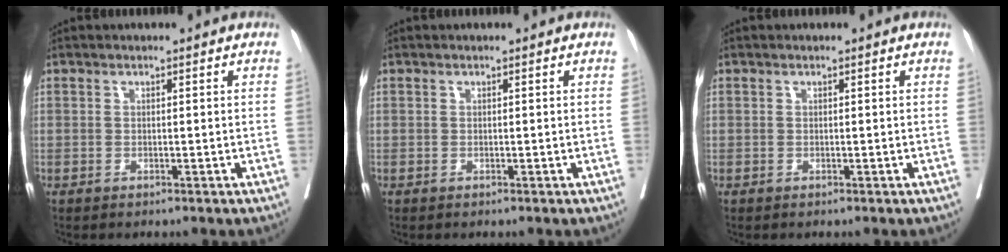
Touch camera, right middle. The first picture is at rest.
{"total": 0.0}
{"total": 0.0}